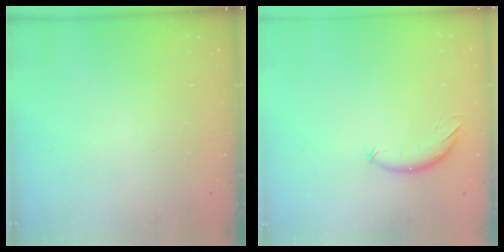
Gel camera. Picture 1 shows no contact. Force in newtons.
{"total": 7.5, "press": 7.5, "slide": 0.6}